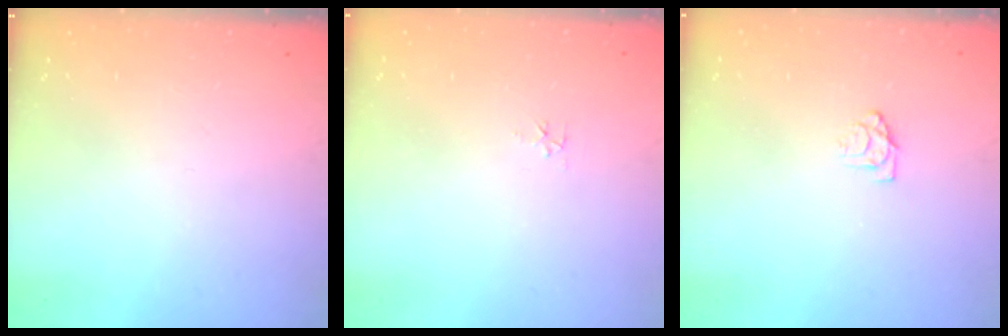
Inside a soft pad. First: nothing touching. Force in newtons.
{"total": 3.6, "press": 3.6, "slide": 0.4}
{"total": 4.5, "press": 4.5, "slide": 0.3}